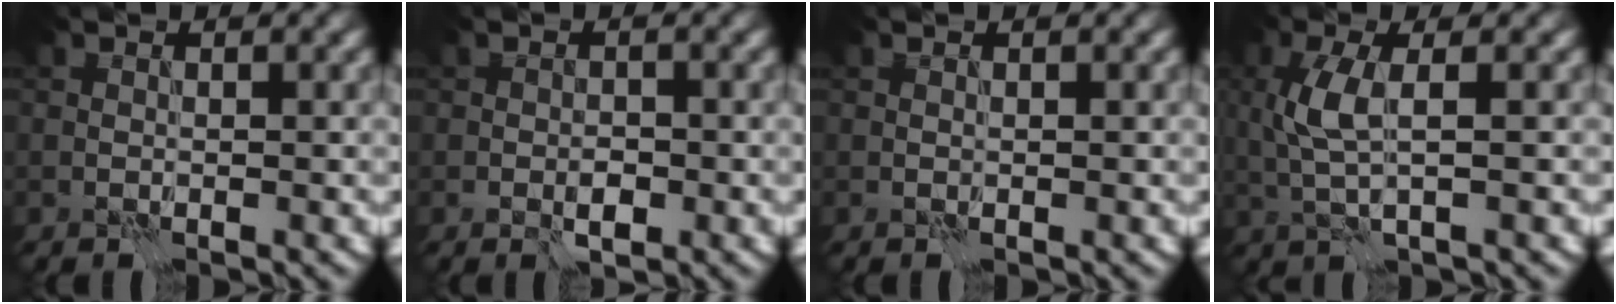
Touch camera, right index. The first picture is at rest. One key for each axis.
{"total": 2.0, "fx": -0.7, "fy": 1.3, "fz": 1.4, "tx": -0.023, "ty": -0.002, "tz": -0.012}
{"total": 0.0}
{"total": 3.4, "fx": 0.4, "fy": 0.9, "fz": 3.3, "tx": -0.077, "ty": 0.002, "tz": 0.009}